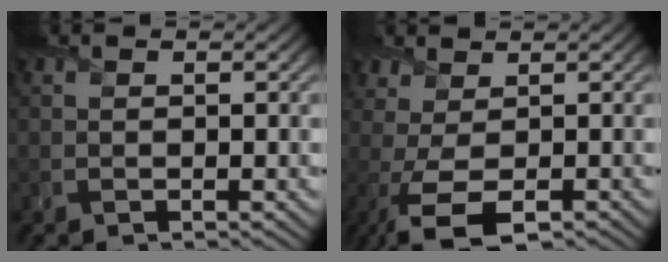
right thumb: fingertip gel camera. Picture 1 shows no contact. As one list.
[{"total": 5.8, "force": [-2.2, 2.6, 4.7], "torque": [-0.101, 0.001, -0.042]}]